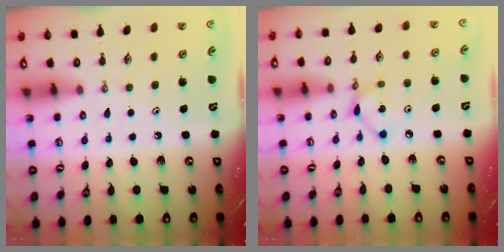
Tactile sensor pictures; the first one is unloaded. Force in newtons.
{"total": 3.8, "press": 3.8, "slide": 0.1}